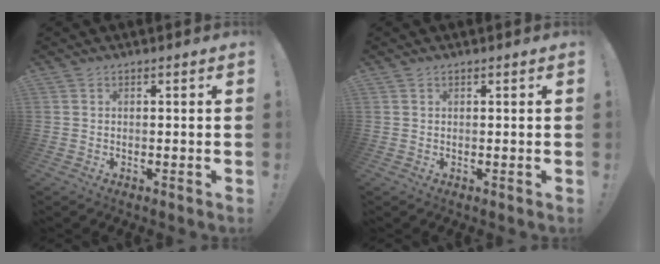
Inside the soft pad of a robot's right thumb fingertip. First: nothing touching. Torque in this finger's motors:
{"motor_torque": [-0.05, -0.15, -0.02, 0.01, -0.03]}